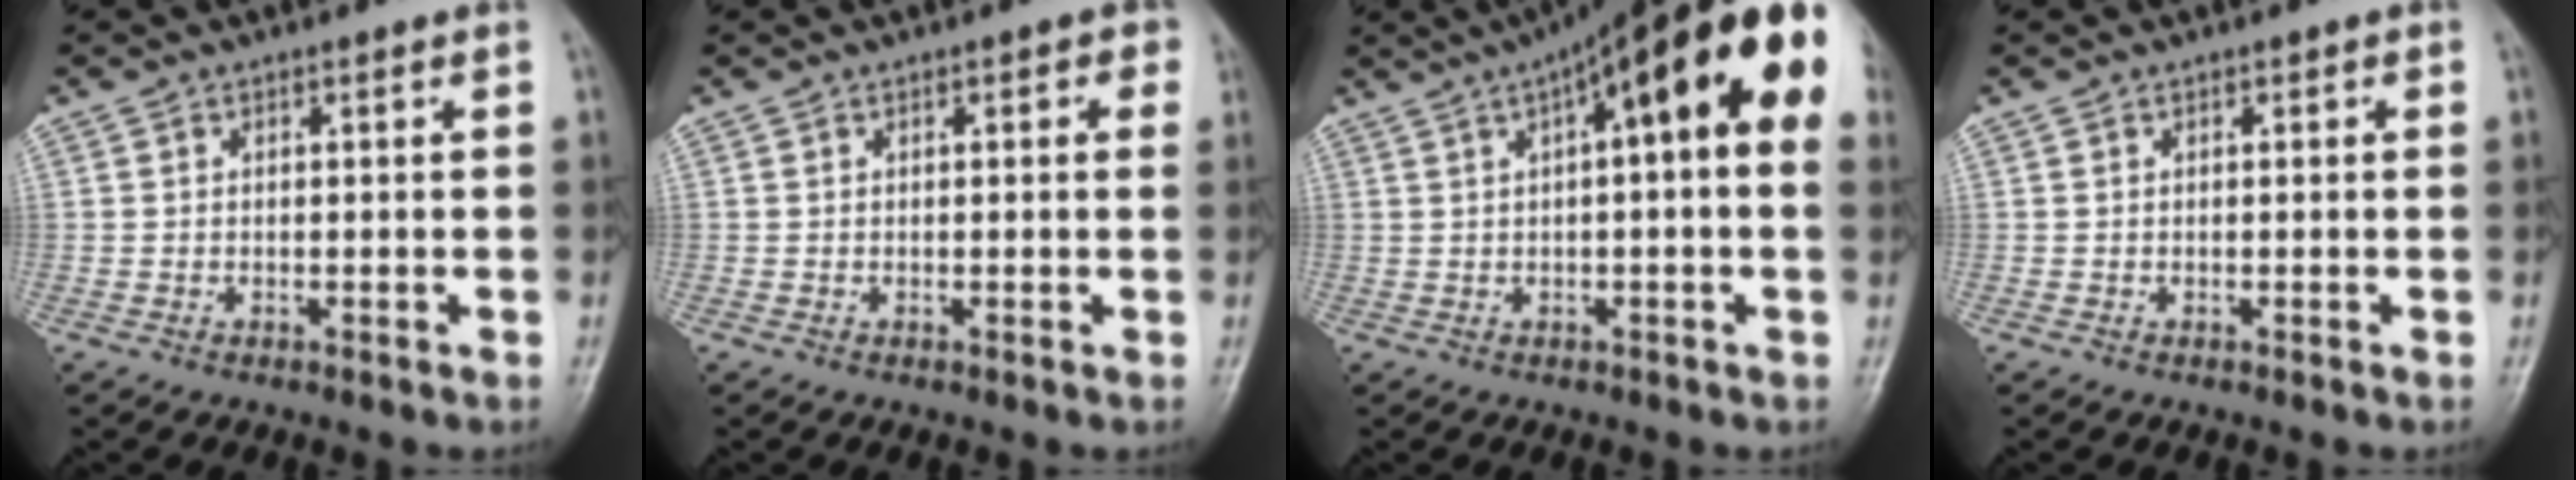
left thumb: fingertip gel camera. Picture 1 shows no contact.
{"total": 2.0, "force": [0.7, 0.9, 1.7], "torque": [-0.012, 0.002, 0.004]}
{"total": 20.8, "force": [6.1, 5.5, 19.1], "torque": [-0.278, 0.042, 0.078]}
{"total": 0.0}